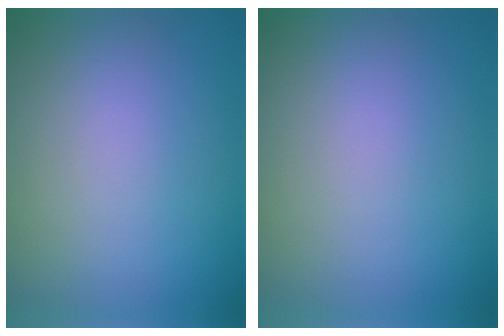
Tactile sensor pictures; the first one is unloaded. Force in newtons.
{"total": 0.0}